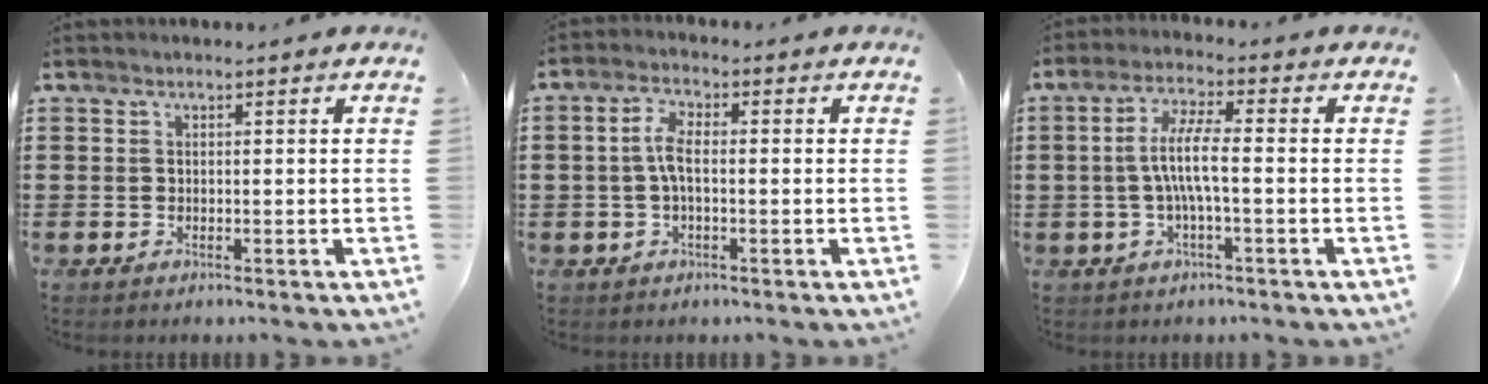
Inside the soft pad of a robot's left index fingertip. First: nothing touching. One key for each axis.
{"total": 4.7, "fx": -0.2, "fy": 1.9, "fz": 4.3, "tx": -0.095, "ty": 0.005, "tz": -0.008}
{"total": 6.7, "fx": -0.9, "fy": 1.1, "fz": 6.5, "tx": -0.139, "ty": -0.004, "tz": -0.027}